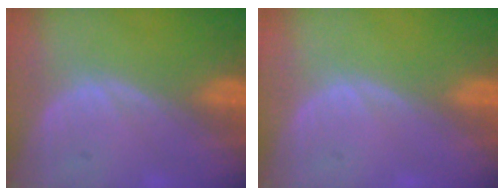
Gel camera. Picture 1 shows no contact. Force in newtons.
{"total": 0.0}